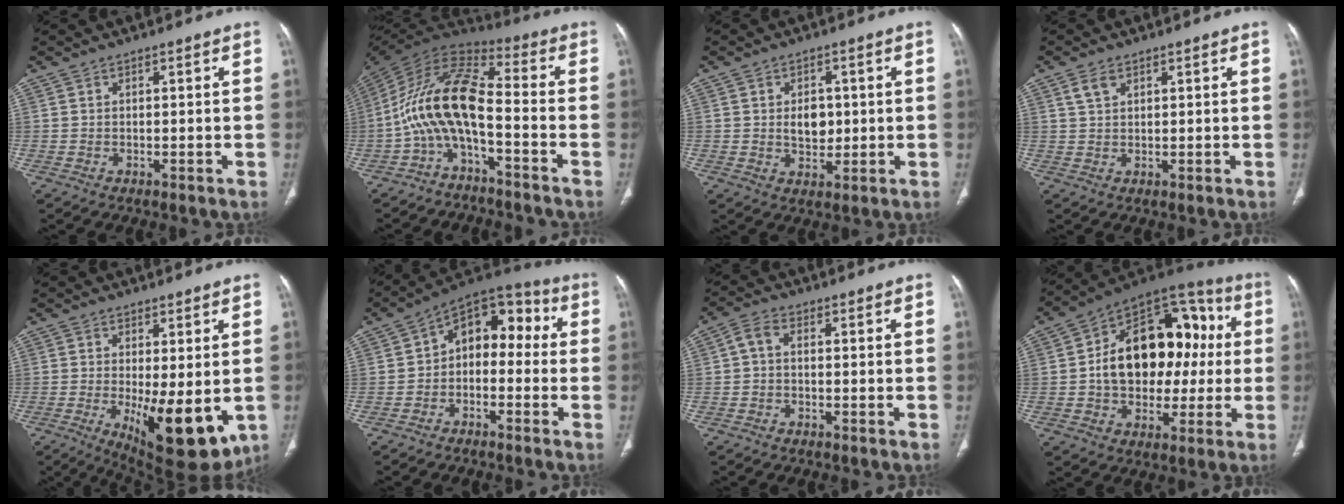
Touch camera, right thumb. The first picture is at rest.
{"total": 13.1, "force": [-4.8, 4.6, 11.4], "torque": [-0.228, 0.093, -0.101]}
{"total": 5.1, "force": [0.4, 3.7, 3.5], "torque": [-0.033, -0.003, 0.012]}
{"total": 2.7, "force": [1.6, 1.5, 1.5], "torque": [-0.030, -0.001, 0.036]}
{"total": 12.8, "force": [-2.5, 4.6, 11.7], "torque": [-0.164, -0.028, -0.019]}
{"total": 11.4, "force": [-0.6, 7.9, 8.3], "torque": [-0.078, 0.052, -0.031]}
{"total": 2.9, "force": [-0.2, 1.7, 2.3], "torque": [-0.044, 0.012, -0.012]}
{"total": 23.3, "force": [1.3, 15.3, 17.5], "torque": [-0.228, 0.045, 0.022]}